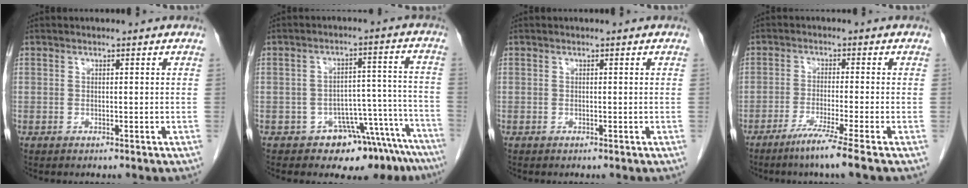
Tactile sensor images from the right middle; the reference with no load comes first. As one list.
[{"total": 10.9, "force": [-9.1, 4.6, 4.0], "torque": [-0.010, 0.056, -0.120]}, {"total": 0.0}, {"total": 6.0, "force": [-4.1, -1.6, 4.1], "torque": [-0.074, -0.018, -0.077]}]